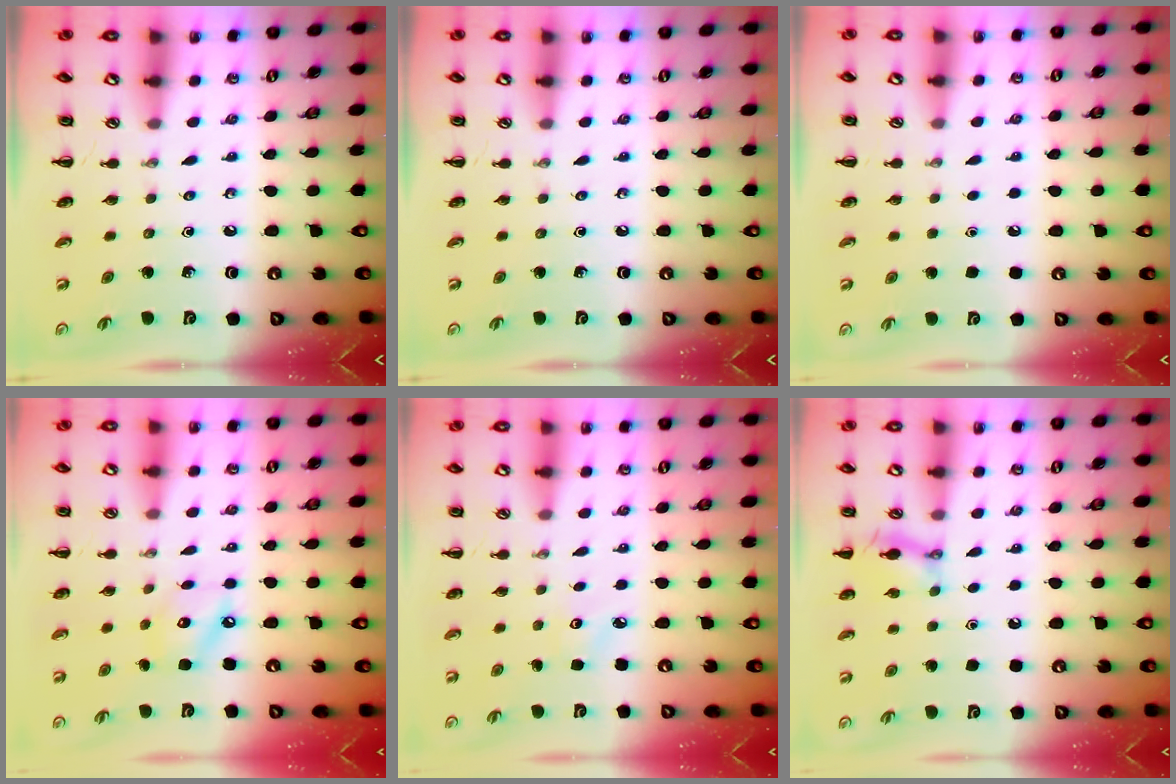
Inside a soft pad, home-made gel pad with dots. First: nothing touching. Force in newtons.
{"total": 0.0}
{"total": 1.7, "press": 1.7, "slide": 0.1}
{"total": 7.2, "press": 7.2, "slide": 0.4}
{"total": 3.4, "press": 3.3, "slide": 1.1}
{"total": 1.6, "press": 1.6, "slide": 0.1}